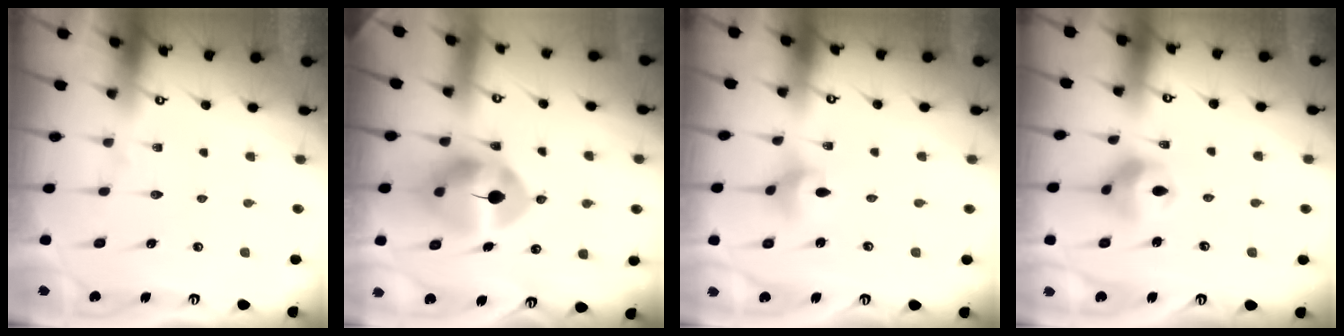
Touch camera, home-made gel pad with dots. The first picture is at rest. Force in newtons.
{"total": 9.3, "press": 9.3, "slide": 1.2}
{"total": 3.2, "press": 3.2, "slide": 0.1}
{"total": 10.5, "press": 10.1, "slide": 2.7}